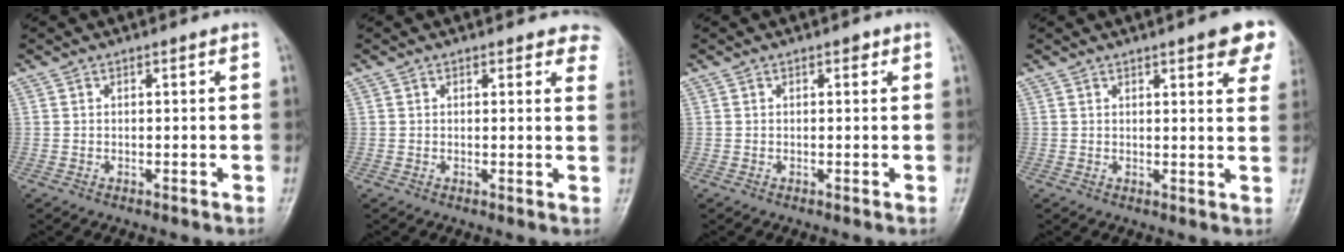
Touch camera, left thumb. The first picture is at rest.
{"total": 5.2, "force": [4.5, 2.2, 1.5], "torque": [0.023, -0.015, 0.027]}
{"total": 0.8, "force": [0.4, 0.5, 0.5], "torque": [0.000, 0.000, 0.002]}
{"total": 8.3, "force": [4.8, 2.2, 6.4], "torque": [-0.050, -0.012, 0.052]}